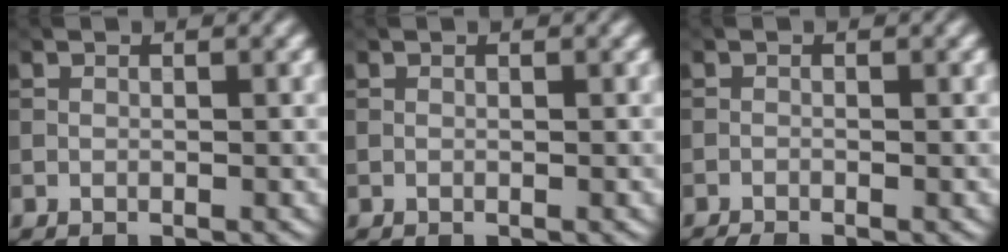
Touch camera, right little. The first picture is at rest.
{"total": 0.0}
{"total": 1.3, "force": [-1.2, 0.0, 0.5], "torque": [-0.009, -0.003, -0.027]}